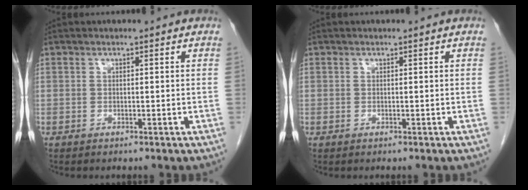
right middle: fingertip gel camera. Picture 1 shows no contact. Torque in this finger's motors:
{"motor_torque": [0.00, 0.00, 0.00, 0.00]}